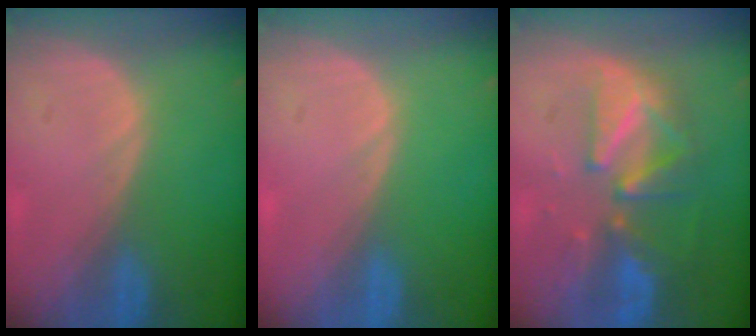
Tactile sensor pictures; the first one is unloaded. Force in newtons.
{"total": 0.0}
{"total": 9.5, "press": 8.6, "slide": 4.0}